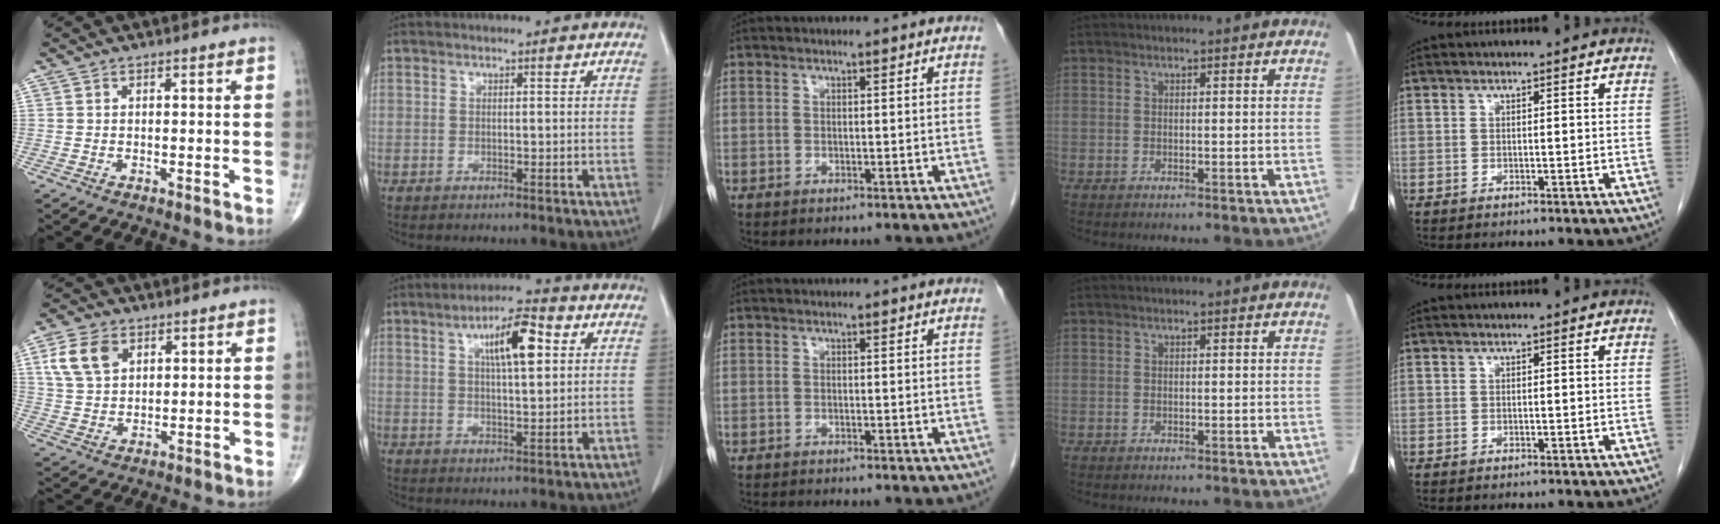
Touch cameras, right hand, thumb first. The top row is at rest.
{"thumb": {"total": 8.3, "force": [3.5, 5.6, 5.1], "torque": [-0.090, -0.006, 0.070]}, "index": {"total": 8.7, "force": [3.0, 1.9, 7.9], "torque": [-0.135, 0.012, 0.049]}, "middle": {"total": 3.5, "force": [-3.2, 0.2, 1.4], "torque": [-0.021, -0.008, -0.044]}}